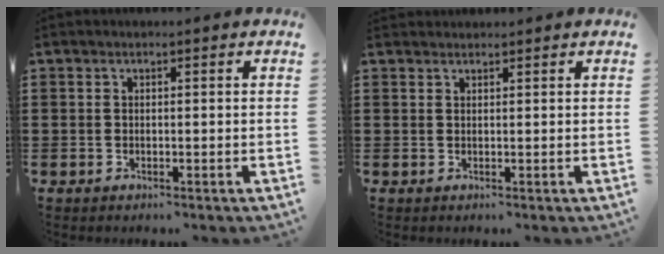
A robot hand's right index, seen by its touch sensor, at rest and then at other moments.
{"total": 0.9, "force": [0.9, 0.1, -0.2], "torque": [0.003, 0.001, 0.018]}